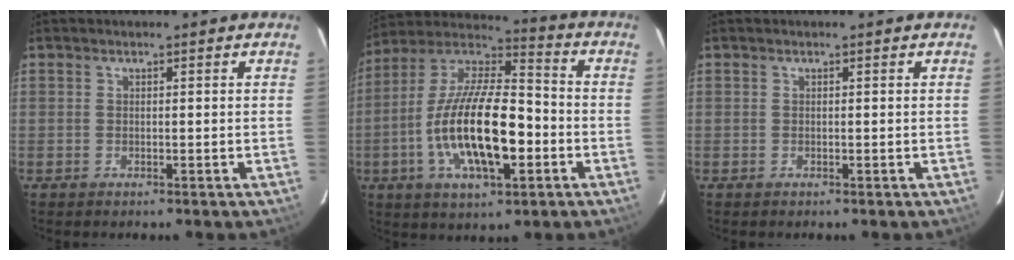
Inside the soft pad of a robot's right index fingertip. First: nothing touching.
{"total": 20.3, "force": [-5.1, 7.6, 18.1], "torque": [-0.351, -0.005, -0.093]}
{"total": 0.0}